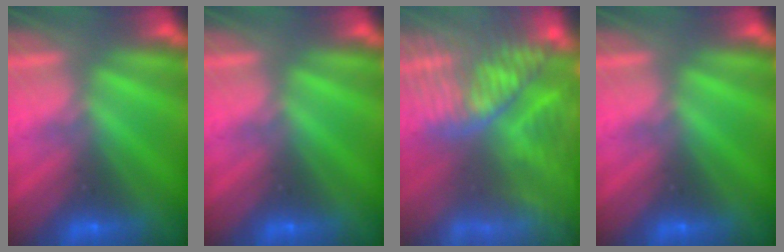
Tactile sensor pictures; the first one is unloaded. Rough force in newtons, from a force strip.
{"total": 0.0}
{"total": 7.4}
{"total": 0.0}